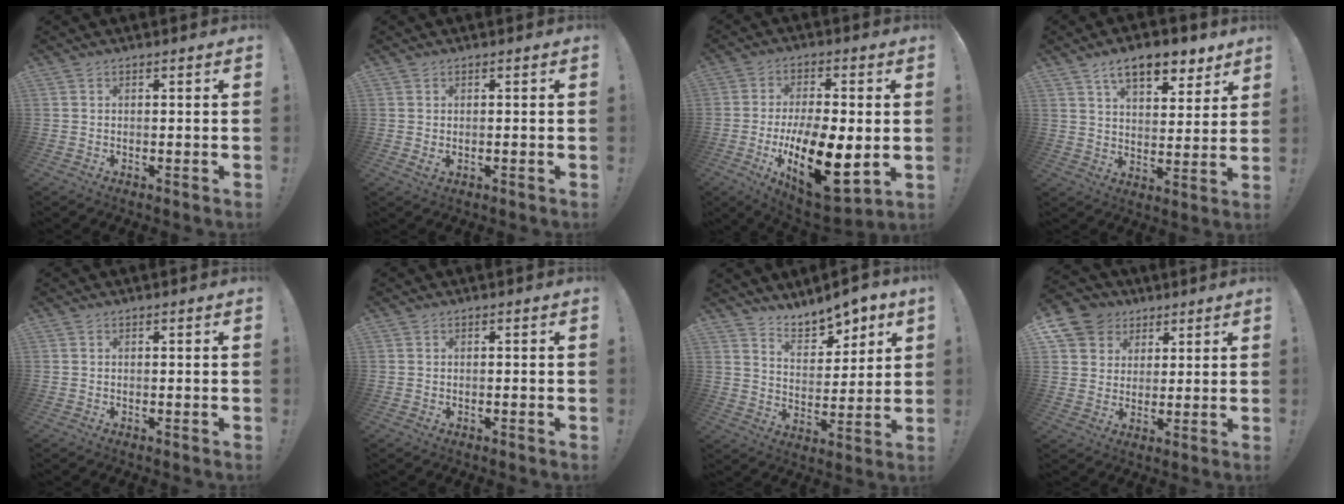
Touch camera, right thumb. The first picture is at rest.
{"total": 1.0, "force": [0.4, 0.3, 0.9], "torque": [-0.015, 0.001, 0.007]}
{"total": 20.9, "force": [-4.6, 9.6, 17.9], "torque": [-0.300, 0.014, -0.061]}
{"total": 11.8, "force": [7.9, 5.2, 7.1], "torque": [-0.108, -0.035, 0.140]}
{"total": 0.0}
{"total": 0.0}
{"total": 9.0, "force": [7.8, 3.7, 2.8], "torque": [-0.040, -0.064, 0.145]}
{"total": 9.5, "force": [4.6, 8.0, 2.2], "torque": [-0.035, -0.032, 0.094]}